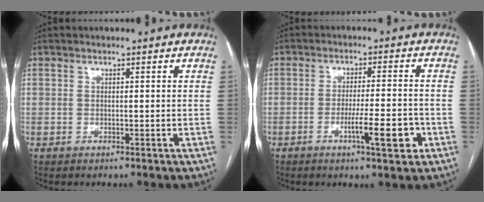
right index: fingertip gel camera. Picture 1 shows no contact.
{"total": 7.2, "force": [-3.1, 0.7, 6.5], "torque": [-0.104, -0.004, -0.045]}